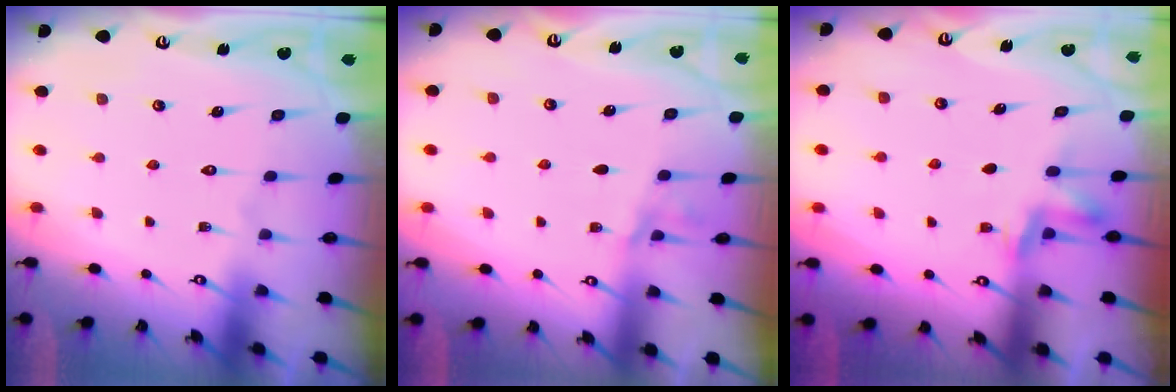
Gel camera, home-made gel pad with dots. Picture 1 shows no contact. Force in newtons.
{"total": 1.3, "press": 1.2, "slide": 0.3}
{"total": 3.0, "press": 2.9, "slide": 0.6}